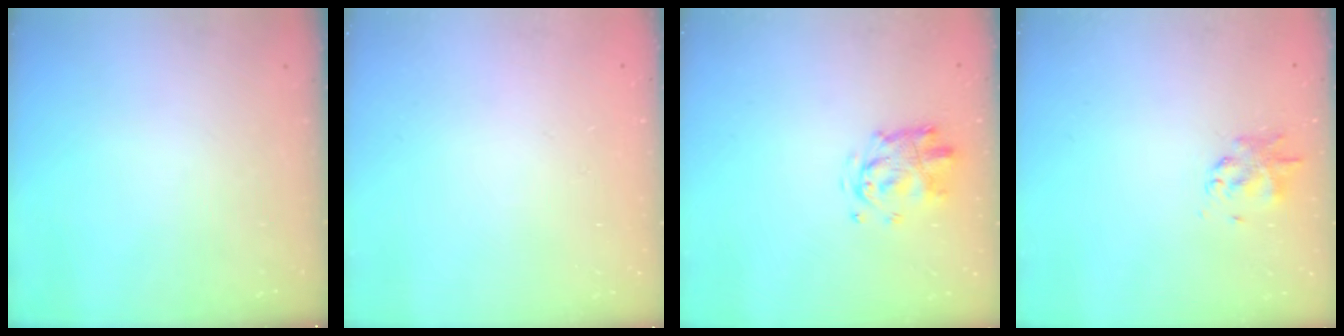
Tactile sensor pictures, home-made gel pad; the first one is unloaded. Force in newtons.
{"total": 1.8, "press": 1.8, "slide": 0.2}
{"total": 3.5, "press": 3.5, "slide": 0.6}
{"total": 1.8, "press": 1.7, "slide": 0.4}